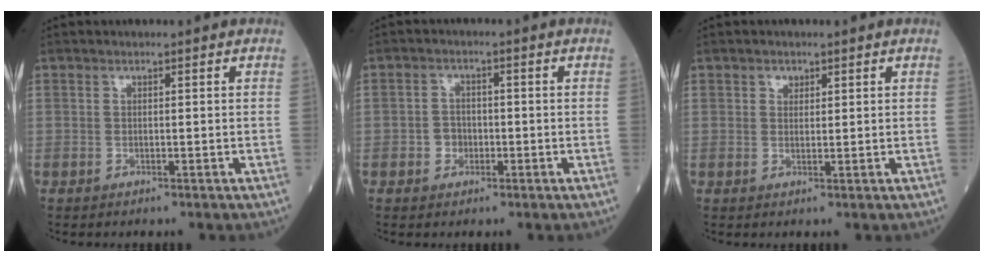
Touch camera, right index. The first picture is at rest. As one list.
[{"total": 2.6, "force": [-0.9, 2.2, 1.1], "torque": [-0.015, 0.007, -0.016]}, {"total": 1.3, "force": [0.8, 1.0, 0.5], "torque": [-0.004, -0.002, 0.011]}]